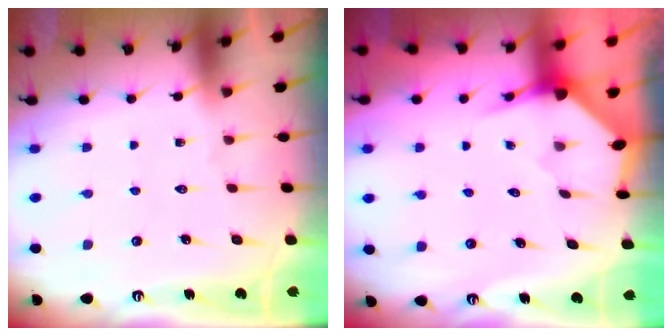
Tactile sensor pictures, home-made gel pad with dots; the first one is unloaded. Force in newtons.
{"total": 3.1, "press": 3.1, "slide": 0.3}